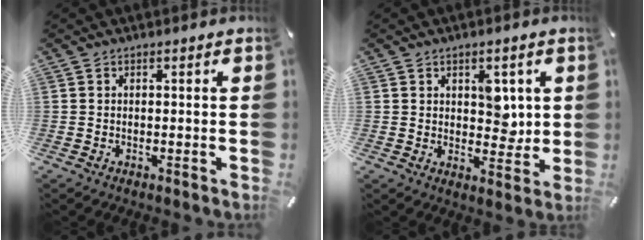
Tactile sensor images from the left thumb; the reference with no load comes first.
{"total": 6.2, "force": [2.1, 4.4, 3.7], "torque": [-0.033, -0.006, 0.030]}